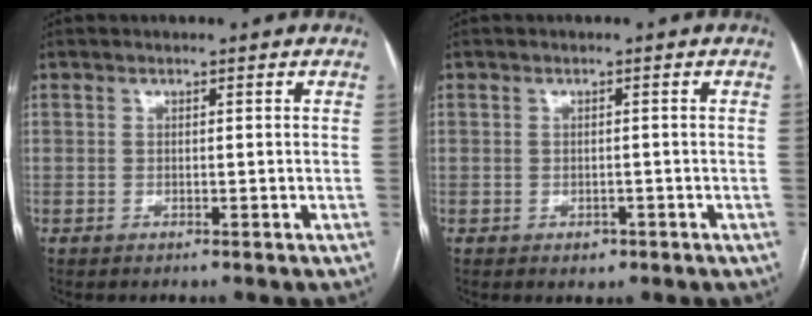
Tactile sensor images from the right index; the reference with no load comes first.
{"total": 1.5, "force": [-0.8, 1.2, 0.6], "torque": [-0.007, 0.003, -0.004]}